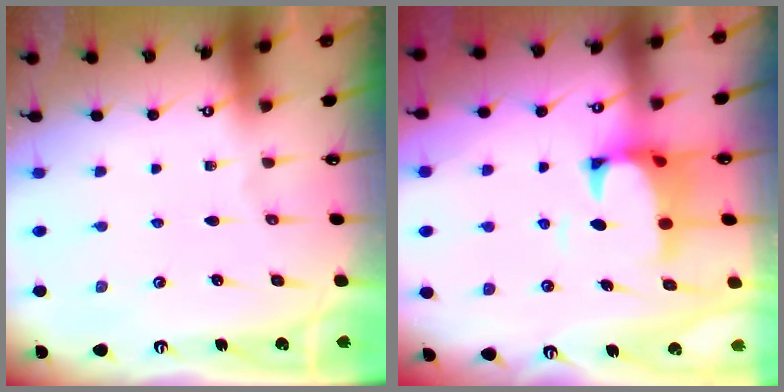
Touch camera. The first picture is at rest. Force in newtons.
{"total": 2.6, "press": 2.3, "slide": 1.1}